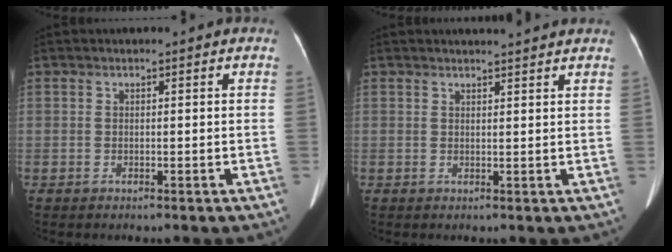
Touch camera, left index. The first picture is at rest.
{"total": 3.8, "force": [3.7, -0.3, 1.1], "torque": [-0.016, 0.009, 0.041]}